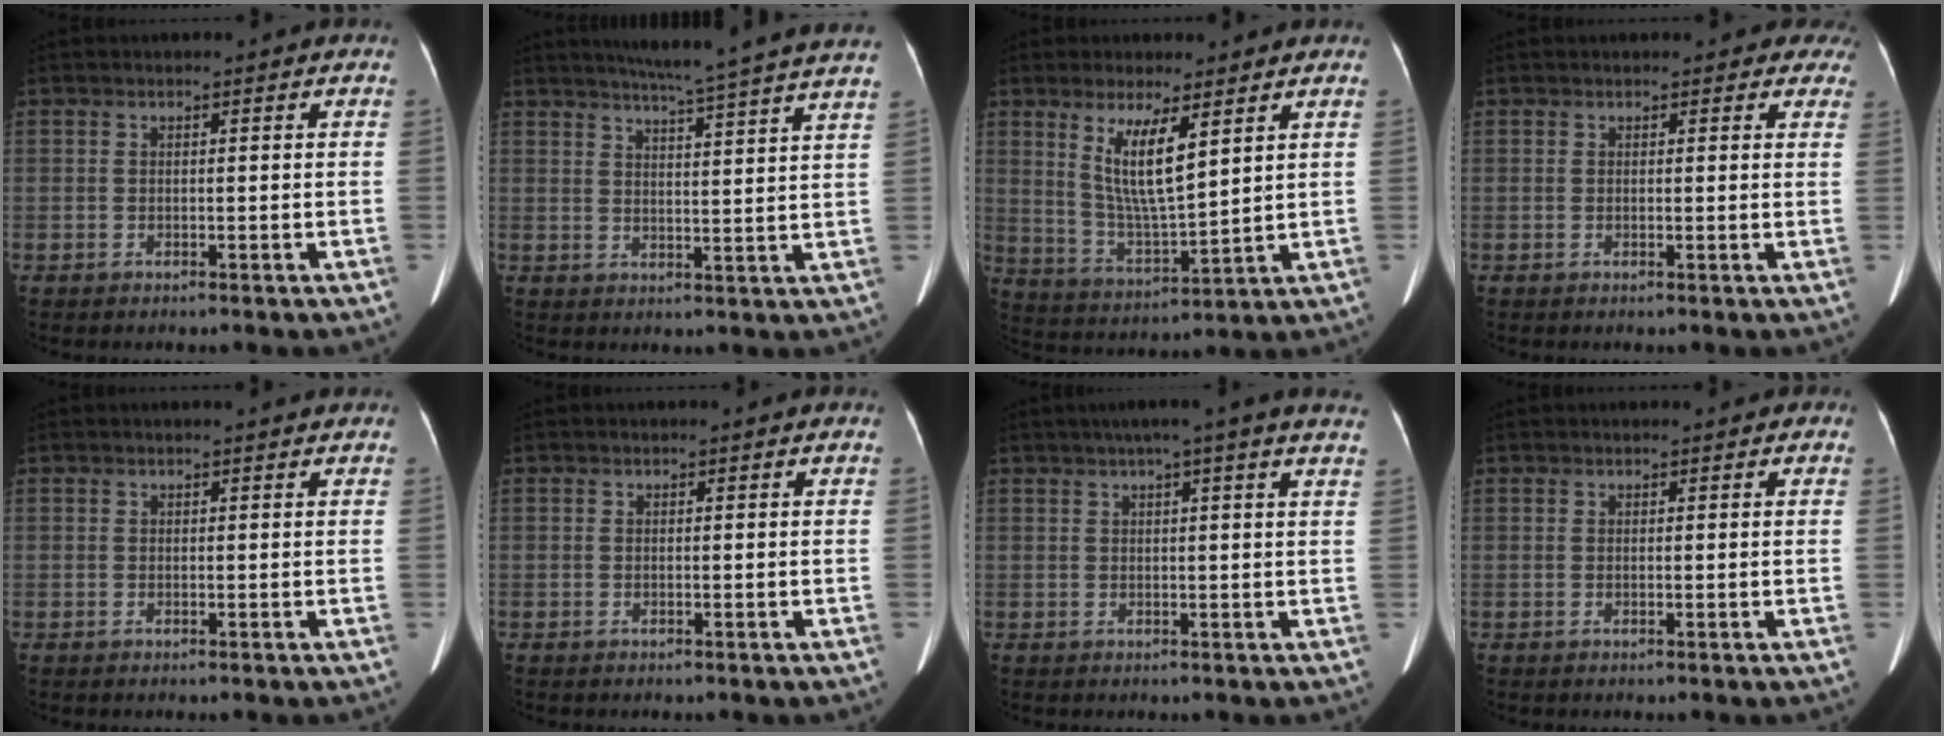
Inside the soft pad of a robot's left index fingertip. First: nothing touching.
{"total": 18.1, "force": [16.0, -1.7, 8.3], "torque": [-0.131, -0.030, 0.196]}
{"total": 8.9, "force": [3.9, 1.3, 7.9], "torque": [-0.151, -0.022, 0.081]}
{"total": 5.7, "force": [4.9, 2.6, 1.1], "torque": [0.024, -0.005, 0.032]}
{"total": 2.6, "force": [2.4, 0.8, 0.6], "torque": [-0.007, 0.022, 0.016]}
{"total": 0.0}
{"total": 10.3, "force": [8.1, -0.4, 6.4], "torque": [-0.089, 0.027, 0.079]}
{"total": 1.5, "force": [1.2, 0.7, 0.7], "torque": [-0.003, 0.008, 0.009]}